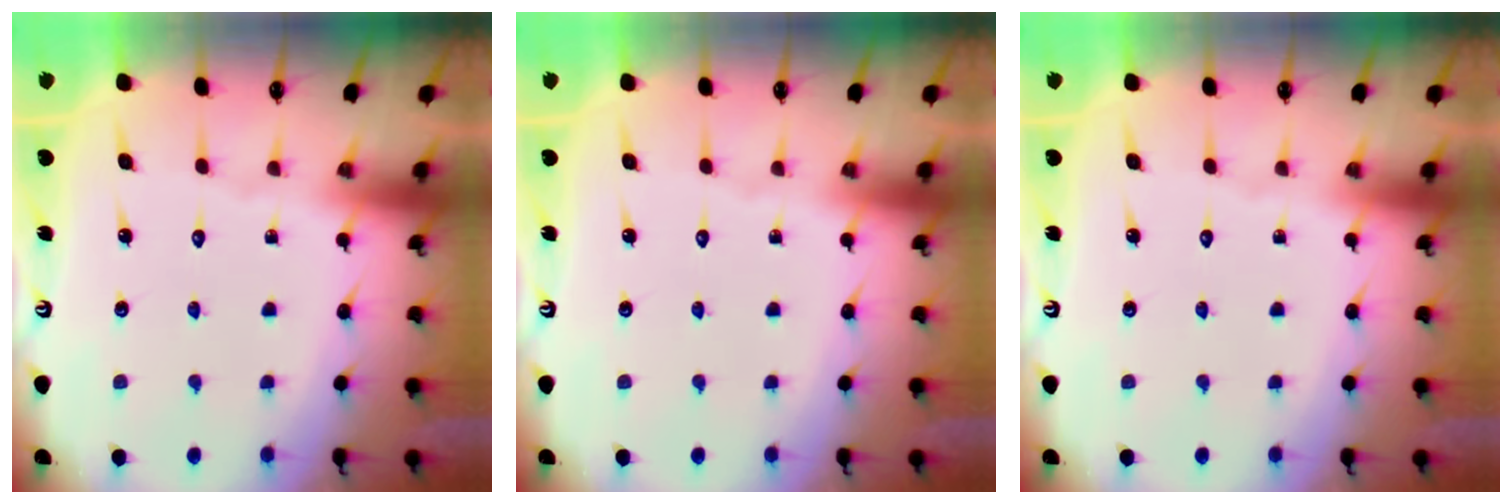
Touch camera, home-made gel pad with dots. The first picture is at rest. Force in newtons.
{"total": 0.0}
{"total": 0.0}